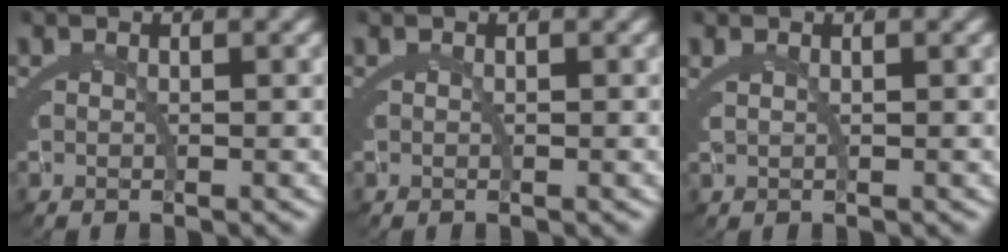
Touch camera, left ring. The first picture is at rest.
{"total": 0.0}
{"total": 0.9, "force": [0.8, 0.3, 0.3], "torque": [-0.010, 0.010, 0.012]}